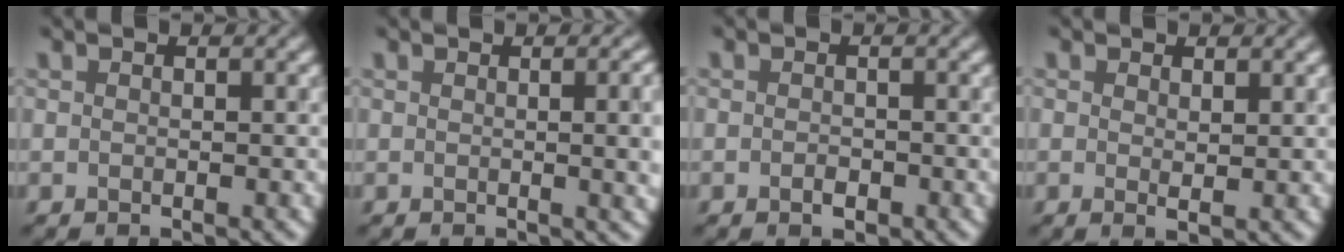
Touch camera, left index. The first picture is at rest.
{"total": 5.7, "force": [0.2, 2.6, 5.0], "torque": [-0.020, 0.015, -0.003]}
{"total": 0.8, "force": [-0.4, 0.4, 0.5], "torque": [-0.010, 0.002, -0.008]}
{"total": 1.1, "force": [0.4, 0.2, 0.9], "torque": [-0.018, 0.002, 0.008]}